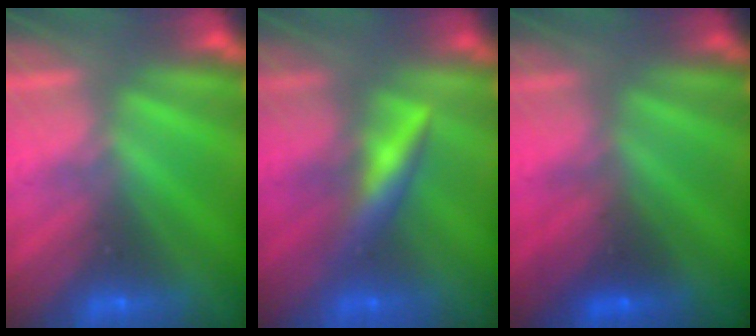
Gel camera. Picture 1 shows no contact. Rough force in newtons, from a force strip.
{"total": 2.4}
{"total": 1.7}